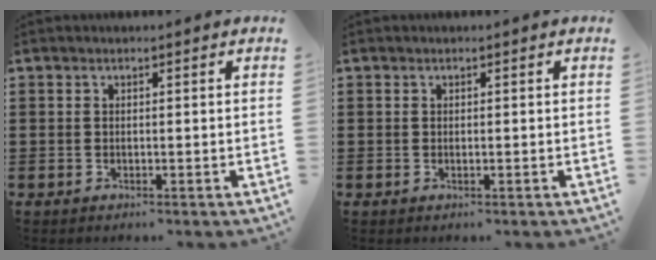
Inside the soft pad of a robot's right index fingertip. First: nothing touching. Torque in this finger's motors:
{"motor_torque": [-0.18, 0.55, 0.05, 0.01]}